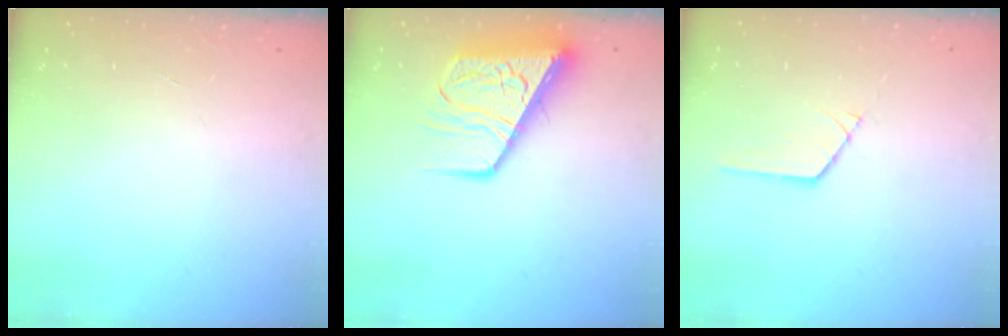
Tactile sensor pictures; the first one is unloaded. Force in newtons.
{"total": 13.4, "press": 13.3, "slide": 1.4}
{"total": 1.1, "press": 1.0, "slide": 0.1}